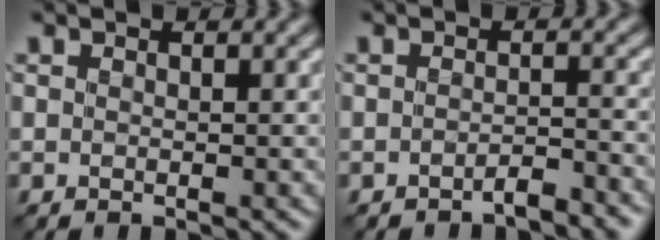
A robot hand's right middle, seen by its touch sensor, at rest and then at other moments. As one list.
[{"total": 1.7, "force": [-1.5, 0.1, 0.8], "torque": [-0.010, 0.006, -0.029]}]